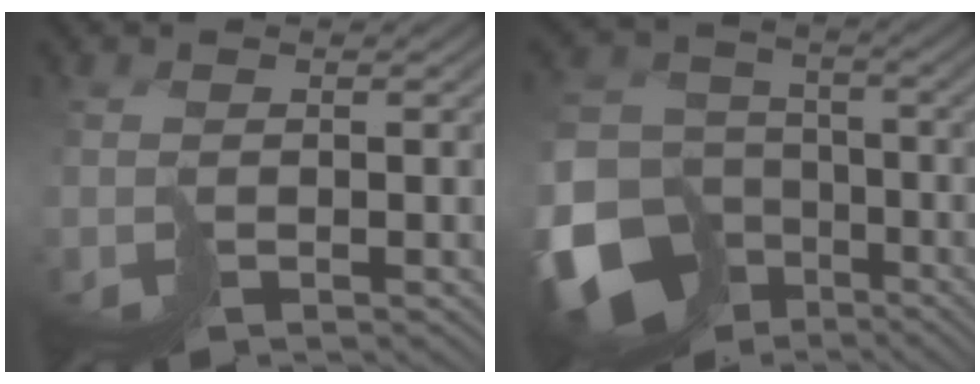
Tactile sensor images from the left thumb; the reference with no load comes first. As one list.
[{"total": 17.0, "force": [-8.0, 13.0, 7.6], "torque": [-0.213, -0.055, -0.120]}]